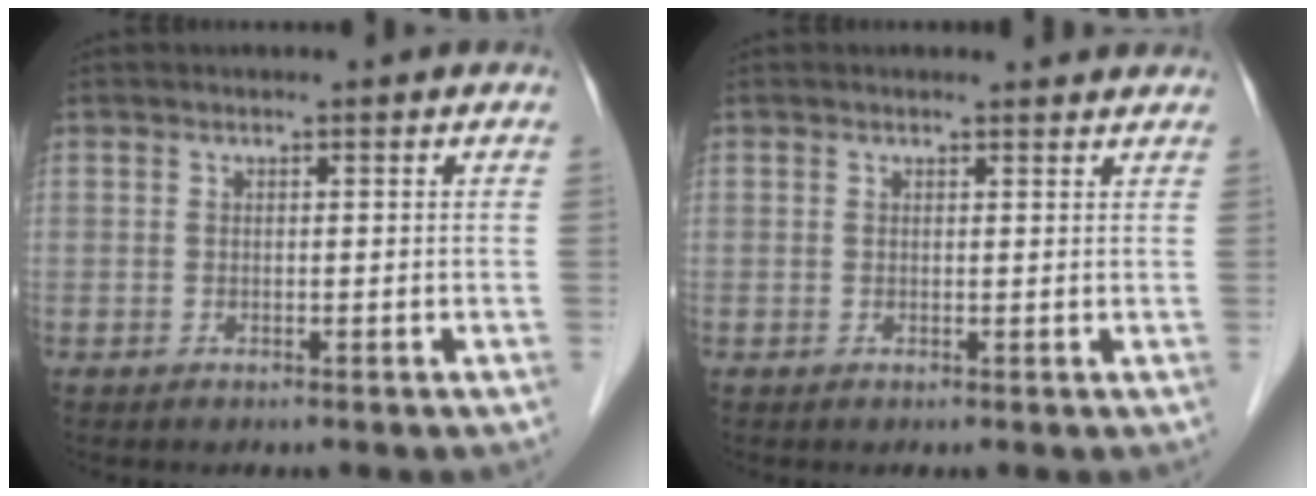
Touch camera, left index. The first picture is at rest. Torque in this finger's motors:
{"motor_torque": [0.75, -0.91, 0.01, -0.02]}